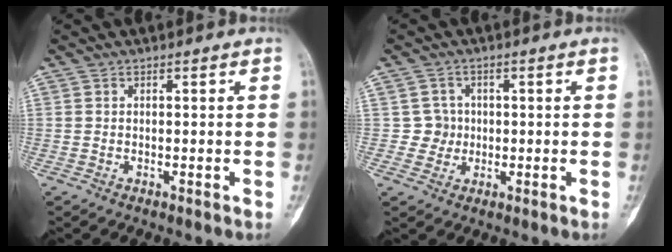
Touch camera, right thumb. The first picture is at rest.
{"total": 3.5, "force": [0.1, 3.5, 0.0], "torque": [0.027, 0.009, -0.004]}